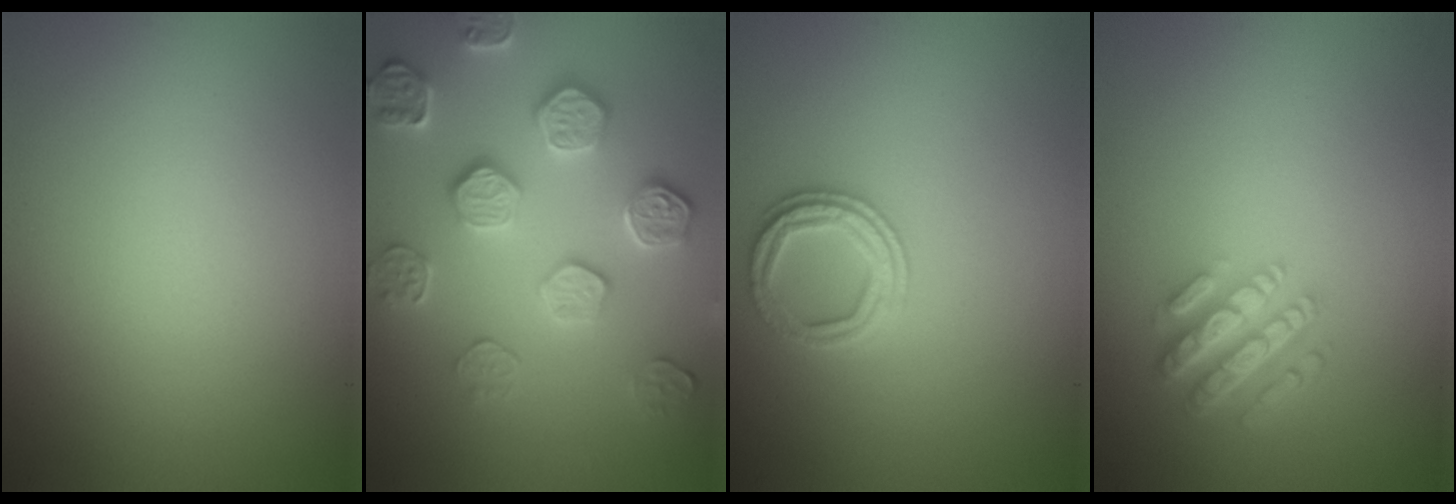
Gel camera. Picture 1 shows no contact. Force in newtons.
{"total": 4.6, "press": 4.3, "slide": 1.7}
{"total": 2.4, "press": 2.4, "slide": 0.2}
{"total": 4.3, "press": 3.2, "slide": 3.0}